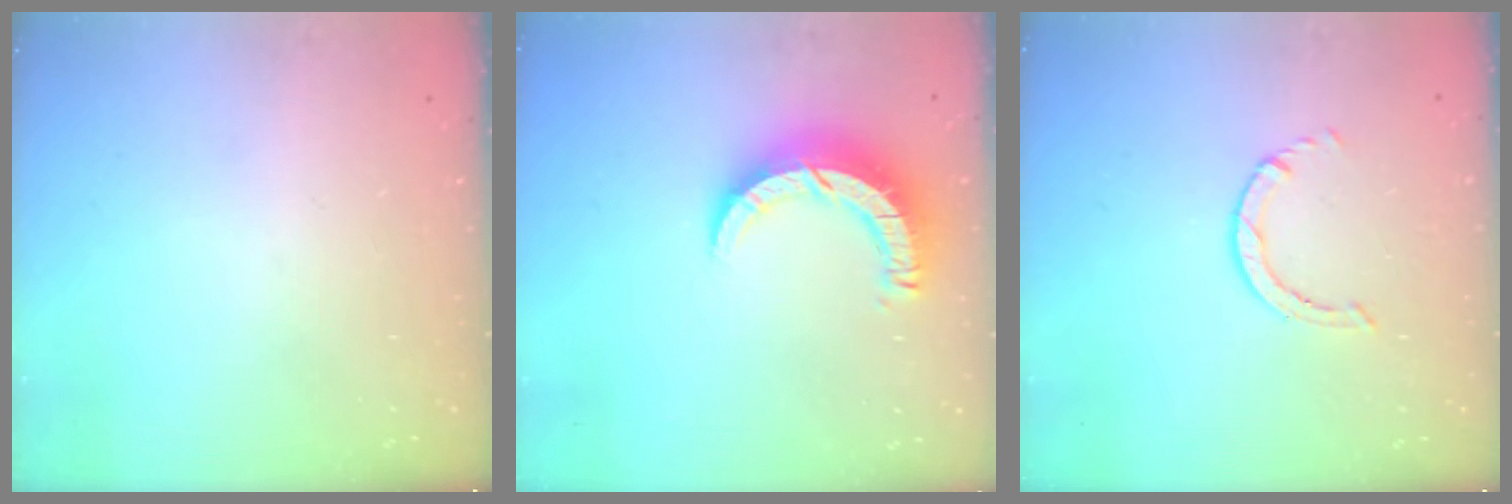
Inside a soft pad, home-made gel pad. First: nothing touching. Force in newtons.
{"total": 9.3, "press": 9.2, "slide": 0.9}
{"total": 0.6, "press": 0.6, "slide": 0.1}